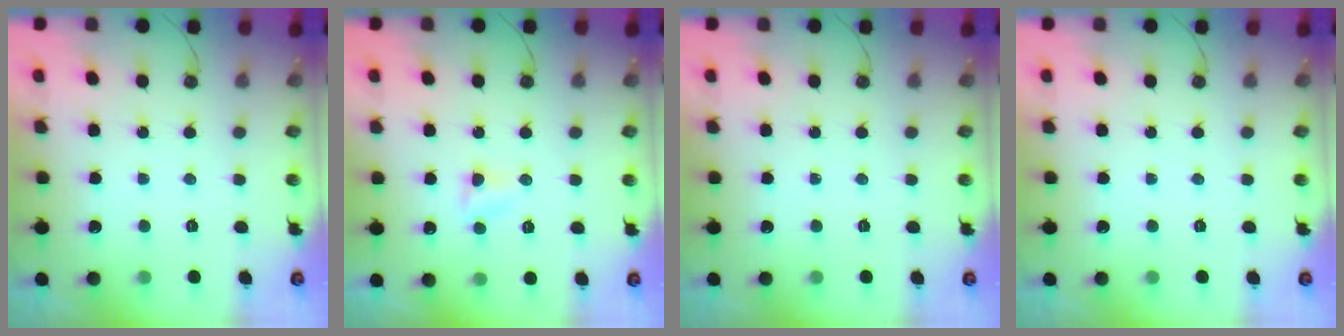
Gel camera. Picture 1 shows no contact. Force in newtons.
{"total": 3.6, "press": 3.6, "slide": 0.5}
{"total": 0.0}
{"total": 0.0}